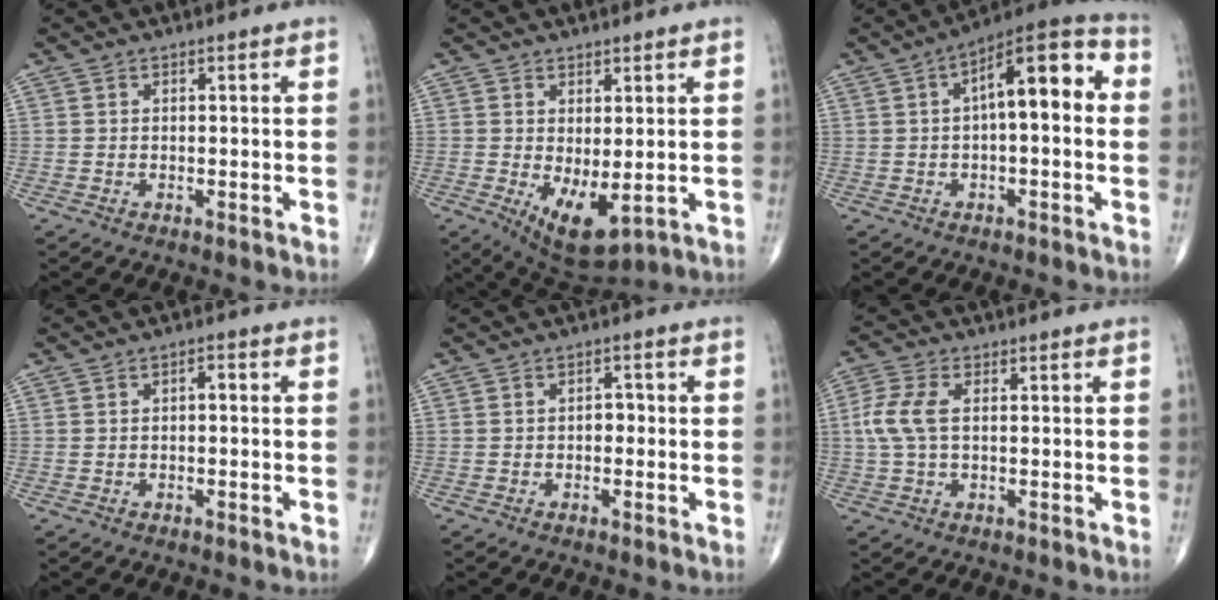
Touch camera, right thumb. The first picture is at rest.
{"total": 8.0, "force": [-1.1, 3.6, 7.0], "torque": [-0.109, -0.015, 0.002]}
{"total": 13.5, "force": [1.8, 5.2, 12.3], "torque": [-0.166, 0.042, 0.020]}
{"total": 1.4, "force": [0.0, 0.7, 1.1], "torque": [-0.011, 0.008, -0.003]}
{"total": 1.8, "force": [-0.4, 1.2, 1.2], "torque": [-0.006, 0.006, -0.012]}
{"total": 6.4, "force": [0.5, 3.5, 5.4], "torque": [-0.142, 0.014, 0.006]}